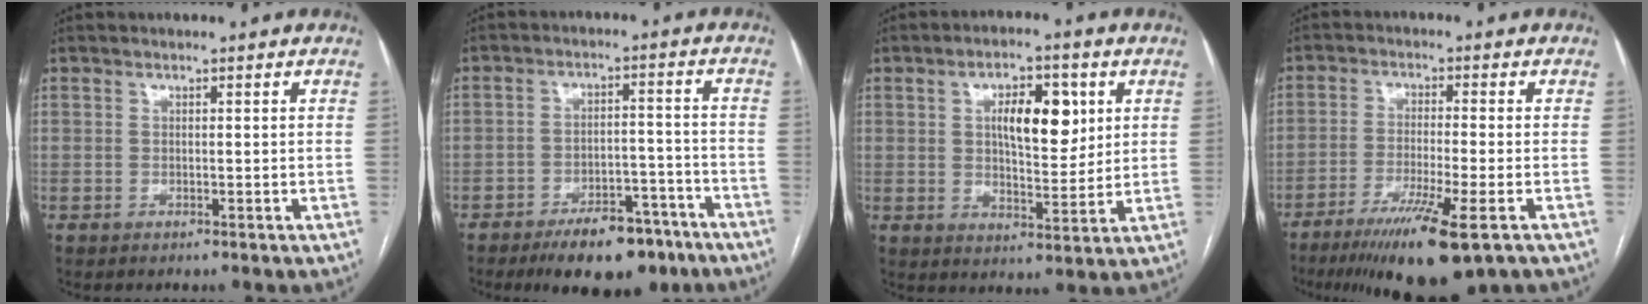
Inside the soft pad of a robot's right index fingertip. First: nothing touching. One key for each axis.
{"total": 11.1, "fx": -8.0, "fy": 4.6, "fz": 6.2, "tx": -0.077, "ty": 0.012, "tz": -0.120}
{"total": 9.4, "fx": 2.8, "fy": 3.8, "fz": 8.2, "tx": -0.127, "ty": 0.008, "tz": 0.049}
{"total": 12.0, "fx": -7.3, "fy": 0.6, "fz": 9.5, "tx": -0.159, "ty": -0.033, "tz": -0.115}